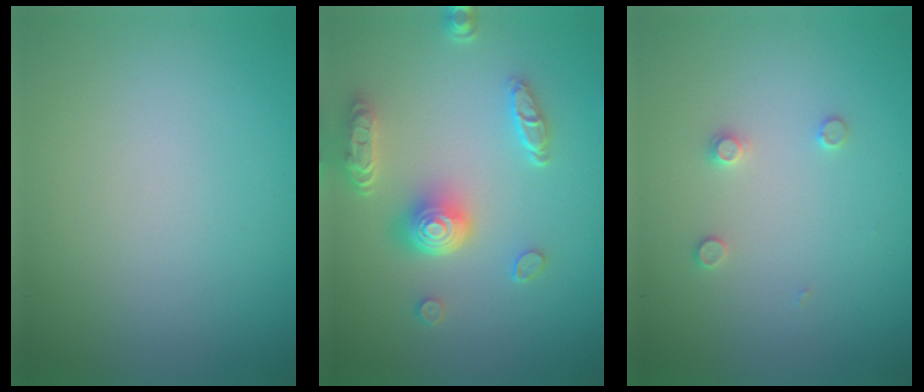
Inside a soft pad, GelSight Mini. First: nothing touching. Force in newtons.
{"total": 5.1, "press": 4.1, "slide": 3.1}
{"total": 1.0, "press": 1.0, "slide": 0.2}